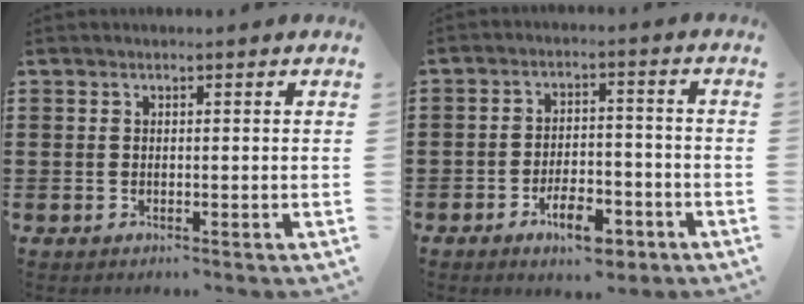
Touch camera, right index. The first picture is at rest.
{"total": 7.3, "force": [-4.4, 3.0, 5.0], "torque": [-0.090, 0.013, -0.079]}